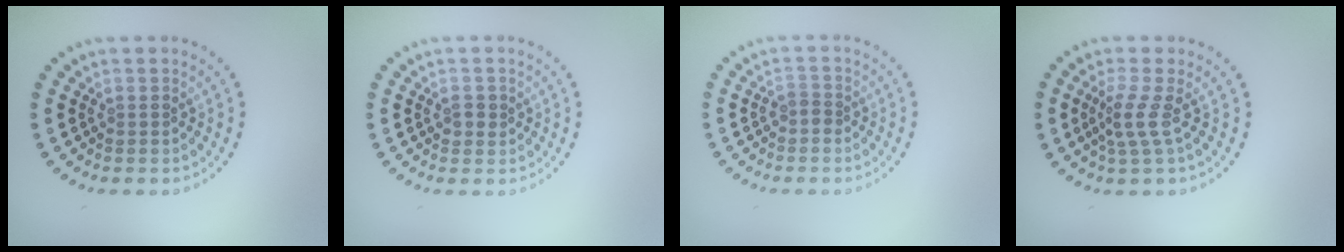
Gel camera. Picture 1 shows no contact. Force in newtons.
{"total": 1.4, "press": 1.3, "slide": 0.2}
{"total": 1.1, "press": 0.9, "slide": 0.7}
{"total": 2.3, "press": 1.5, "slide": 1.7}